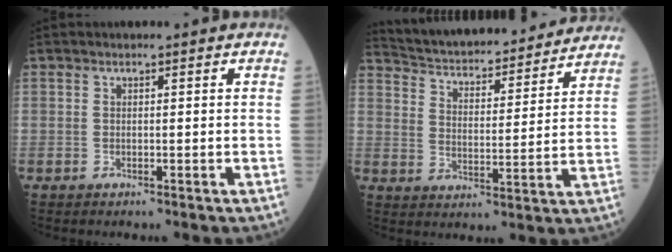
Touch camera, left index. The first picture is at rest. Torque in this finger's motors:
{"motor_torque": [-0.01, -1.01, 0.22, 0.10]}